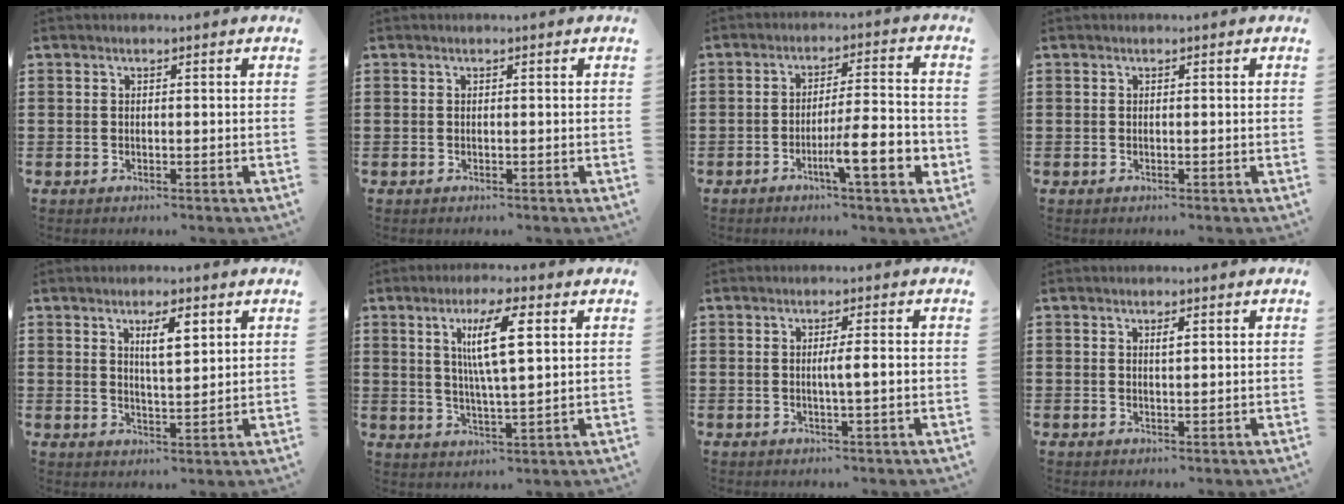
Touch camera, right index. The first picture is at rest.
{"total": 0.0}
{"total": 9.6, "force": [-3.5, 1.7, 8.7], "torque": [-0.138, -0.004, -0.061]}
{"total": 0.0}
{"total": 4.7, "force": [2.1, 1.2, 4.0], "torque": [-0.068, 0.001, 0.030]}
{"total": 8.6, "force": [2.8, 1.6, 8.0], "torque": [-0.162, 0.008, 0.043]}
{"total": 2.9, "force": [-0.1, 0.1, 2.9], "torque": [-0.052, -0.006, -0.004]}
{"total": 1.3, "force": [0.4, 0.4, 1.1], "torque": [-0.023, 0.004, 0.006]}